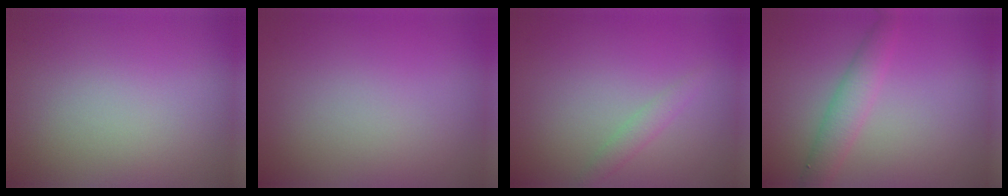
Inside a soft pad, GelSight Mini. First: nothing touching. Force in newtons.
{"total": 0.0}
{"total": 1.4, "press": 1.4, "slide": 0.1}
{"total": 2.8, "press": 2.8, "slide": 0.2}